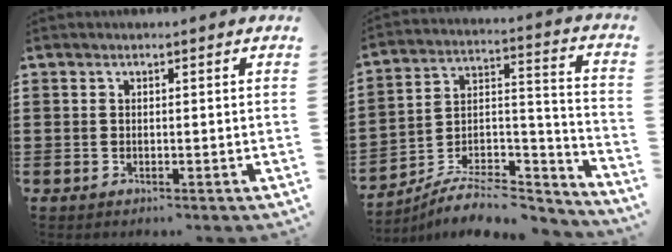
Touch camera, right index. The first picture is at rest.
{"total": 7.9, "force": [-6.4, 3.0, 3.5], "torque": [-0.057, 0.017, -0.122]}